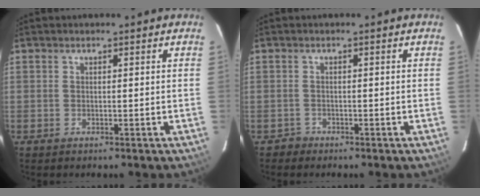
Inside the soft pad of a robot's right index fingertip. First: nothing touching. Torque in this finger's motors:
{"motor_torque": [0.03, -0.07, 0.03, 0.00]}